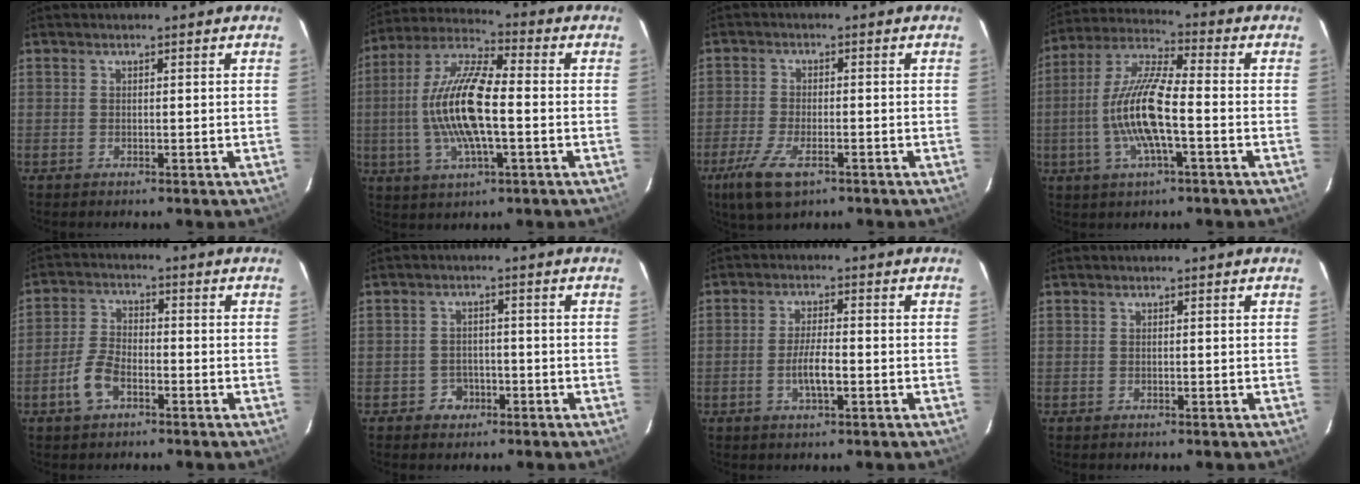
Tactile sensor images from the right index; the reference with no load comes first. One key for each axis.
{"total": 15.5, "fx": -1.6, "fy": 4.3, "fz": 14.8, "tx": -0.296, "ty": 0.006, "tz": -0.037}
{"total": 8.7, "fx": -5.0, "fy": 3.3, "fz": 6.3, "tx": -0.154, "ty": -0.025, "tz": -0.093}
{"total": 13.4, "fx": -2.9, "fy": 2.7, "fz": 12.8, "tx": -0.263, "ty": 0.002, "tz": -0.060}
{"total": 6.8, "fx": -3.5, "fy": 3.4, "fz": 4.6, "tx": -0.104, "ty": 0.007, "tz": -0.068}
{"total": 3.5, "fx": -1.9, "fy": 3.0, "fz": 0.4, "tx": -0.011, "ty": 0.011, "tz": -0.027}
{"total": 4.7, "fx": -1.5, "fy": 1.1, "fz": 4.3, "tx": -0.084, "ty": -0.003, "tz": -0.026}
{"total": 0.0}